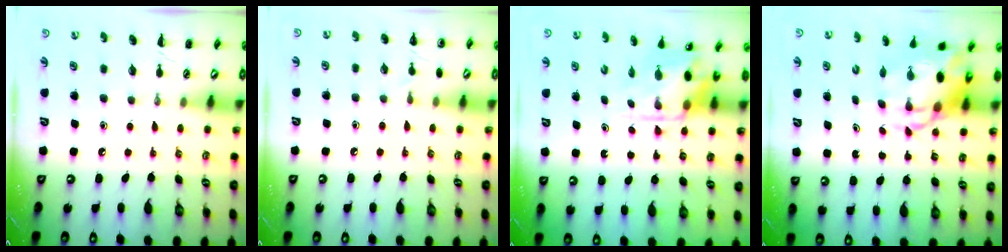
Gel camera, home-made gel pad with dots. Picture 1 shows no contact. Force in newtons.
{"total": 6.2, "press": 6.0, "slide": 1.9}
{"total": 4.6, "press": 4.6, "slide": 0.5}
{"total": 6.4, "press": 6.2, "slide": 1.7}